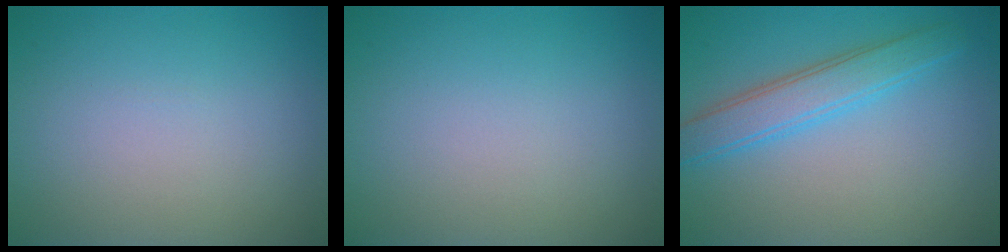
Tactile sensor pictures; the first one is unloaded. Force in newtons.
{"total": 0.0}
{"total": 3.7, "press": 3.7, "slide": 0.0}